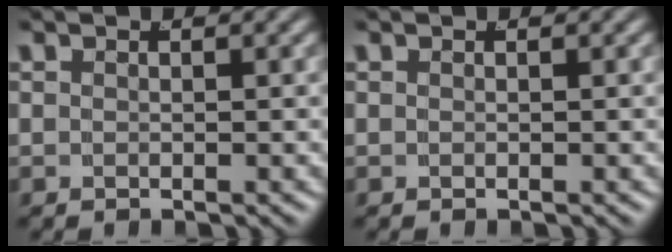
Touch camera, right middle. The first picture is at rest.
{"total": 0.0}